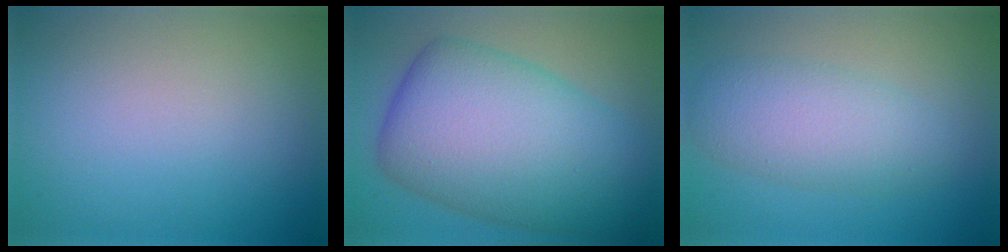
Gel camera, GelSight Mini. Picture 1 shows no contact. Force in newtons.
{"total": 13.5, "press": 13.5, "slide": 0.2}
{"total": 4.8, "press": 4.8, "slide": 0.2}